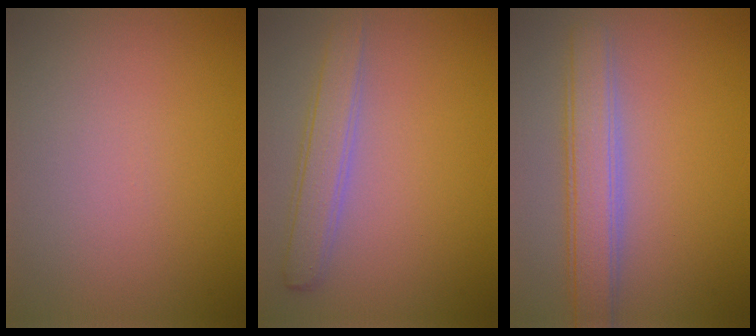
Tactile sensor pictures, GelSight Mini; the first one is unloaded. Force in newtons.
{"total": 2.9, "press": 2.9, "slide": 0.2}
{"total": 4.2, "press": 4.2, "slide": 0.3}